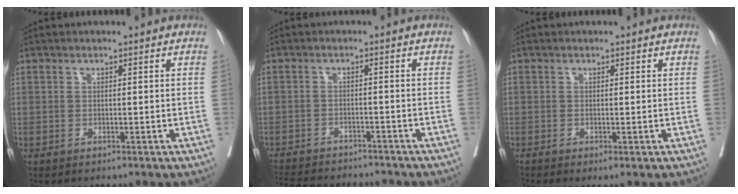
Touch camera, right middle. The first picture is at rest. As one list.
[{"total": 14.1, "force": [-12.8, 3.1, 5.0], "torque": [-0.105, -0.010, -0.174]}, {"total": 1.3, "force": [-0.5, 0.2, 1.1], "torque": [-0.016, -0.006, -0.008]}]